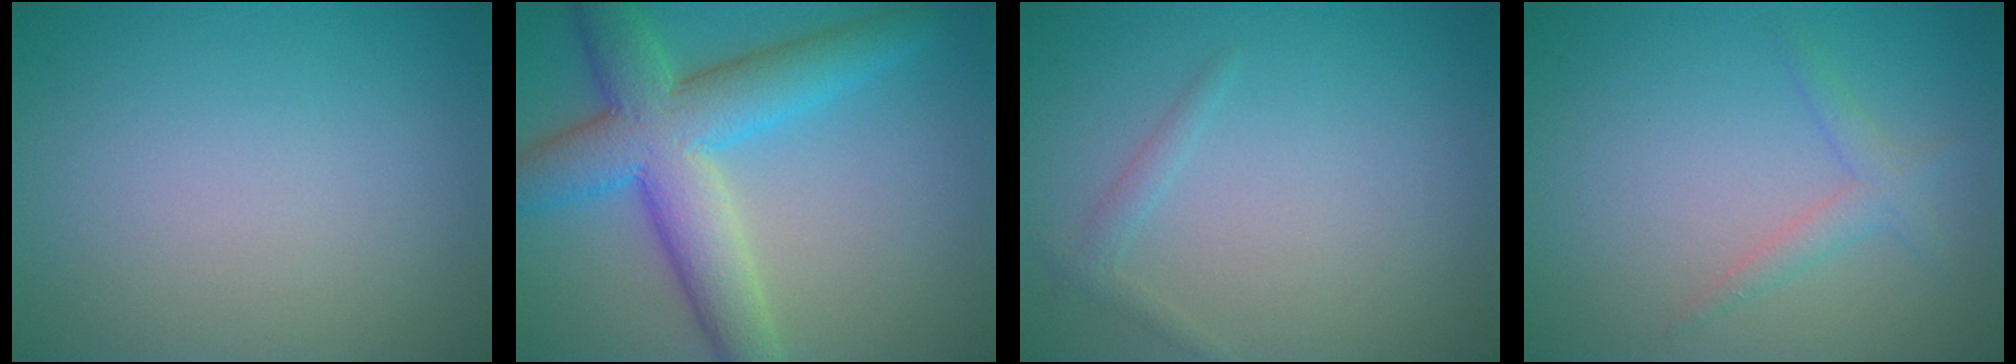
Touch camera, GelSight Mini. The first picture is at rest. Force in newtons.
{"total": 8.7, "press": 8.6, "slide": 0.2}
{"total": 1.1, "press": 1.1, "slide": 0.0}
{"total": 1.7, "press": 1.7, "slide": 0.1}